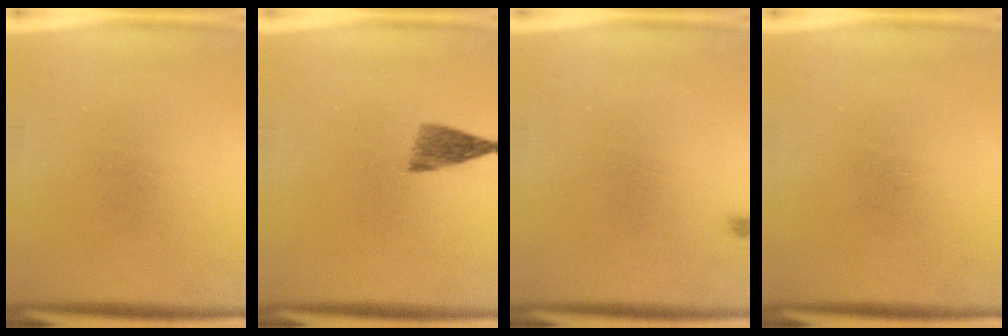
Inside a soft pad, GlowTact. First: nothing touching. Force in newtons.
{"total": 3.3}
{"total": 0.5}
{"total": 0.0}